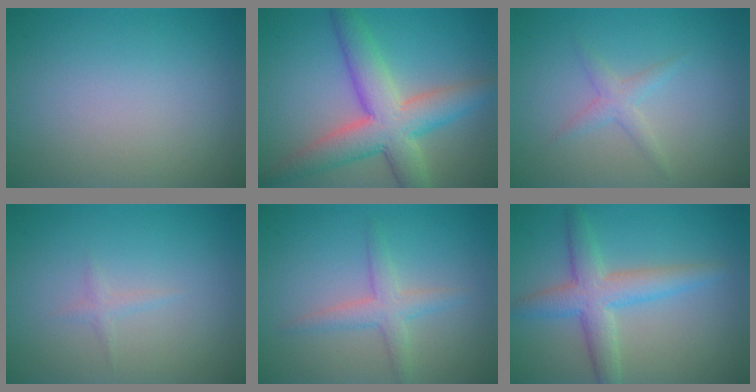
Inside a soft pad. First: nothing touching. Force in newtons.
{"total": 7.8, "press": 7.8, "slide": 0.3}
{"total": 1.6, "press": 1.6, "slide": 0.1}
{"total": 0.8, "press": 0.8, "slide": 0.1}
{"total": 2.5, "press": 2.5, "slide": 0.1}
{"total": 4.6, "press": 4.6, "slide": 0.1}